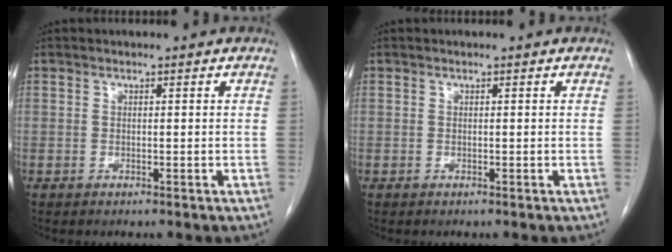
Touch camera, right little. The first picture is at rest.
{"total": 0.0}